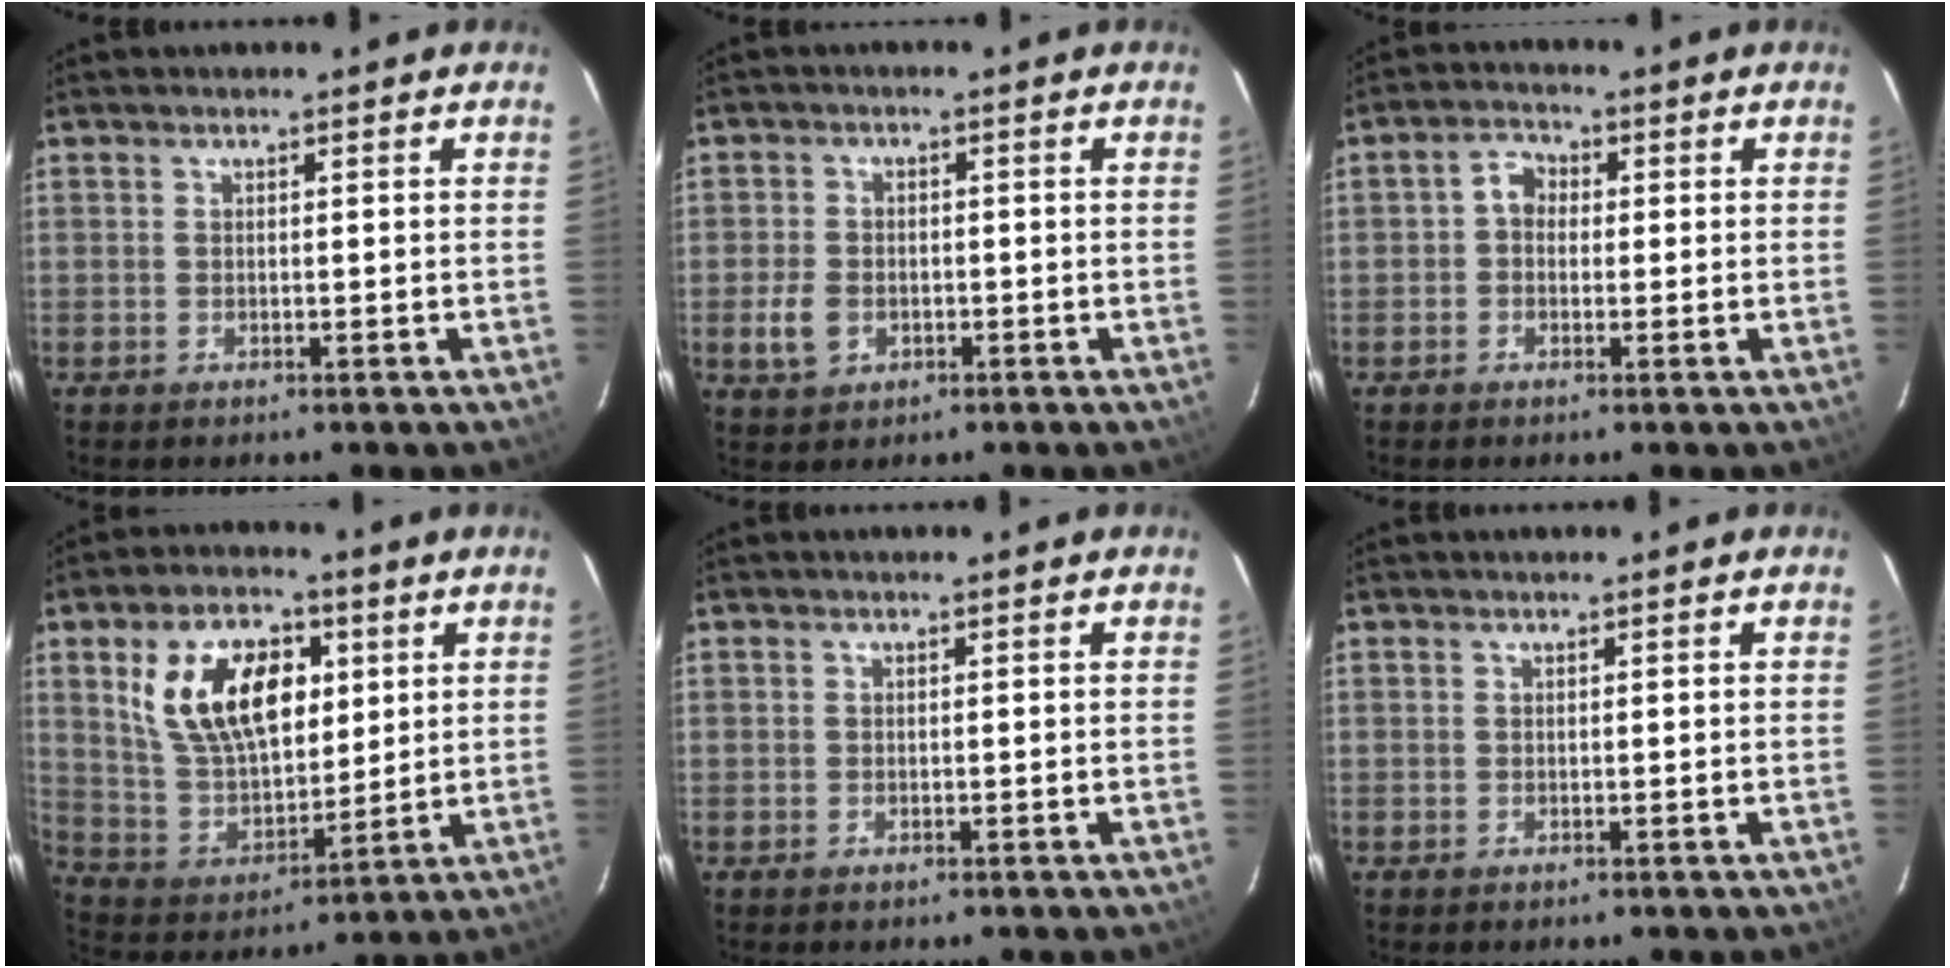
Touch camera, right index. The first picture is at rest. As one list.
[{"total": 4.9, "force": [-1.5, 3.9, 2.7], "torque": [-0.065, 0.003, -0.022]}, {"total": 3.2, "force": [-0.2, 2.7, 1.7], "torque": [-0.031, 0.014, -0.009]}, {"total": 17.5, "force": [5.7, 10.3, 12.9], "torque": [-0.240, 0.016, 0.115]}, {"total": 0.5, "force": [-0.2, 0.5, -0.1], "torque": [0.002, 0.000, -0.004]}, {"total": 0.0}]